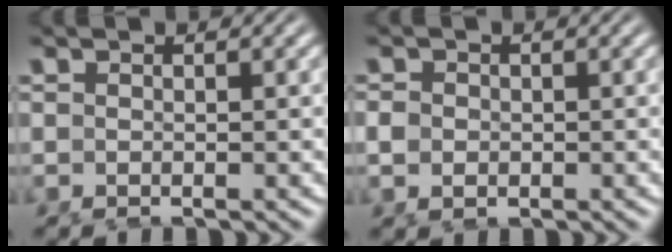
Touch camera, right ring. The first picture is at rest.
{"total": 1.1, "force": [-0.5, 0.7, 0.7], "torque": [-0.017, -0.014, 0.000]}